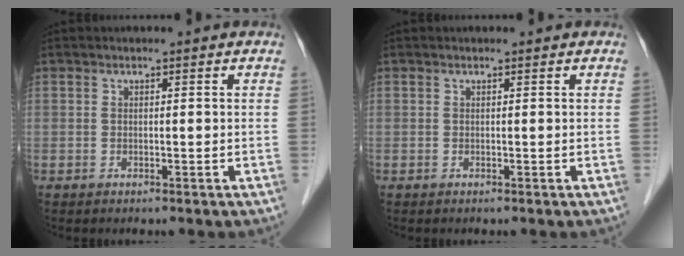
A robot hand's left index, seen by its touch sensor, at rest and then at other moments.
{"total": 0.0}